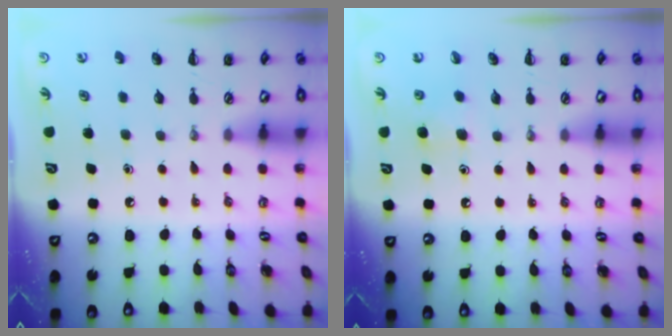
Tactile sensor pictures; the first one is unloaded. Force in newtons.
{"total": 4.1, "press": 3.8, "slide": 1.5}